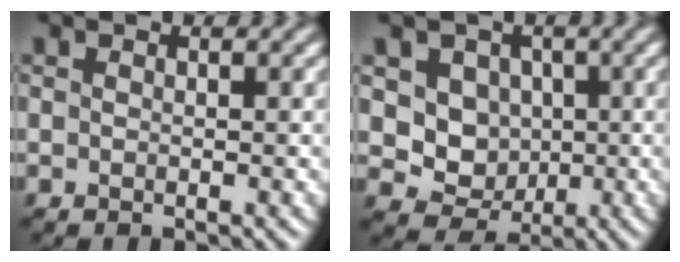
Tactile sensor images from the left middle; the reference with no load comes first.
{"total": 5.3, "force": [1.1, 4.6, 2.3], "torque": [-0.035, -0.003, 0.023]}